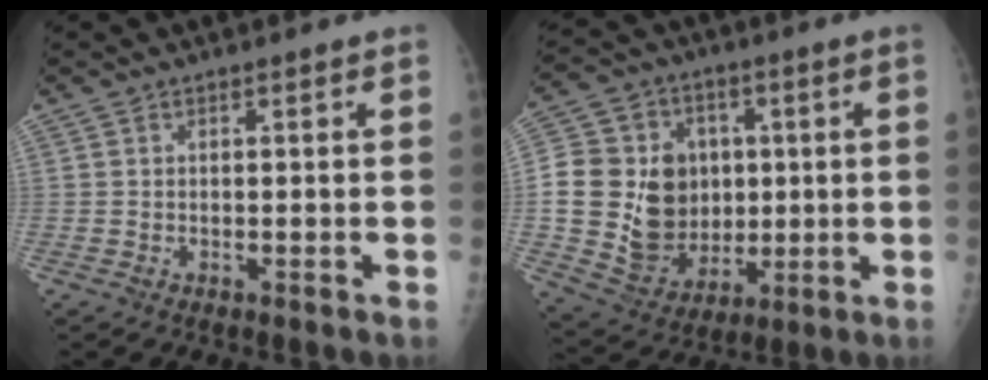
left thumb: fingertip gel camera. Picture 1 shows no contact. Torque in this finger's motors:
{"motor_torque": [1.74, 1.95, -0.13, 0.02, 0.44]}